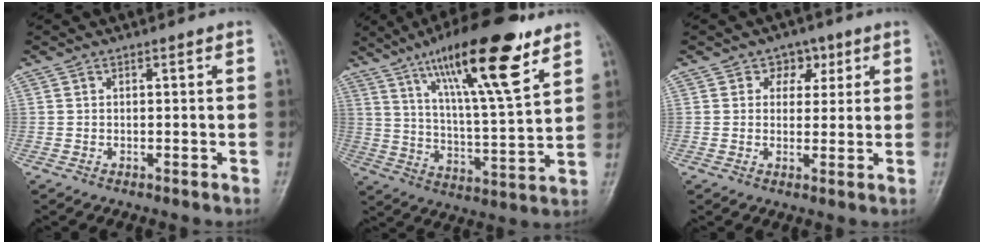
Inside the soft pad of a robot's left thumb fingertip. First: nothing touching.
{"total": 20.6, "force": [12.2, 4.2, 16.0], "torque": [-0.244, -0.049, 0.207]}
{"total": 4.4, "force": [1.9, 3.6, 1.5], "torque": [0.015, -0.002, 0.023]}